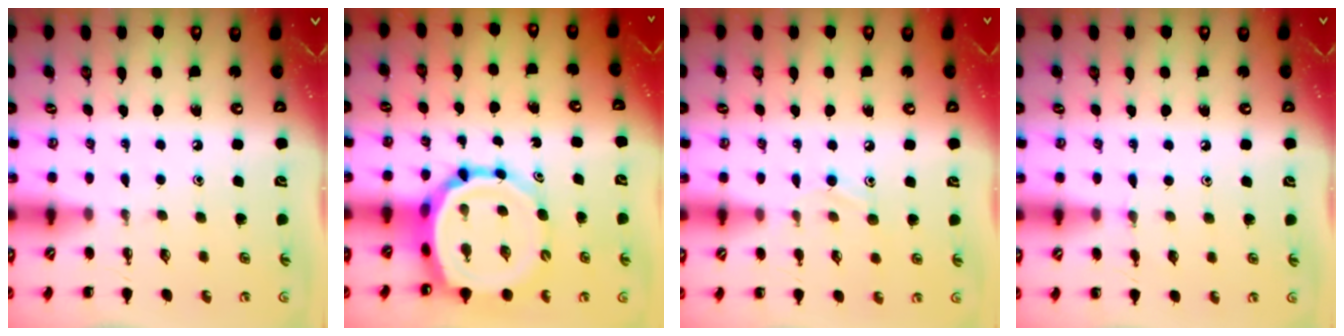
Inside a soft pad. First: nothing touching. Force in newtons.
{"total": 10.8, "press": 10.4, "slide": 3.0}
{"total": 7.0, "press": 6.7, "slide": 1.9}
{"total": 3.7, "press": 3.6, "slide": 1.1}